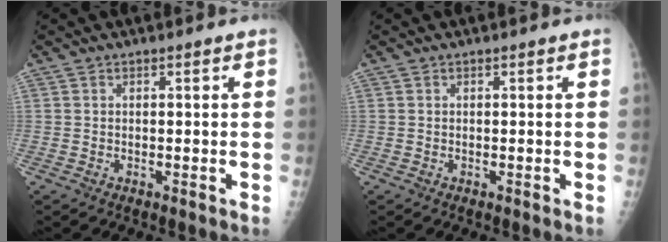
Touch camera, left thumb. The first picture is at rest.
{"total": 0.0}